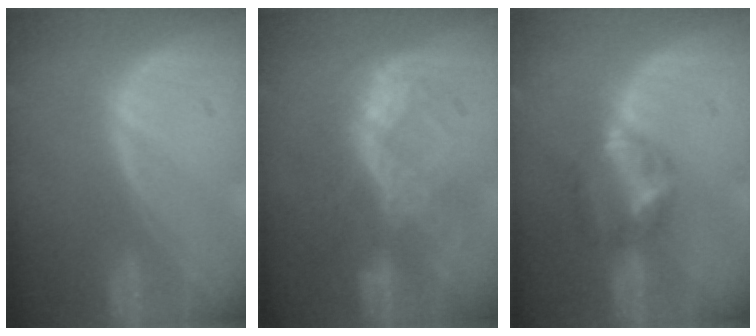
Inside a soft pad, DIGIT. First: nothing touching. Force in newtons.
{"total": 6.5, "press": 6.5, "slide": 0.4}
{"total": 6.0, "press": 5.4, "slide": 2.4}